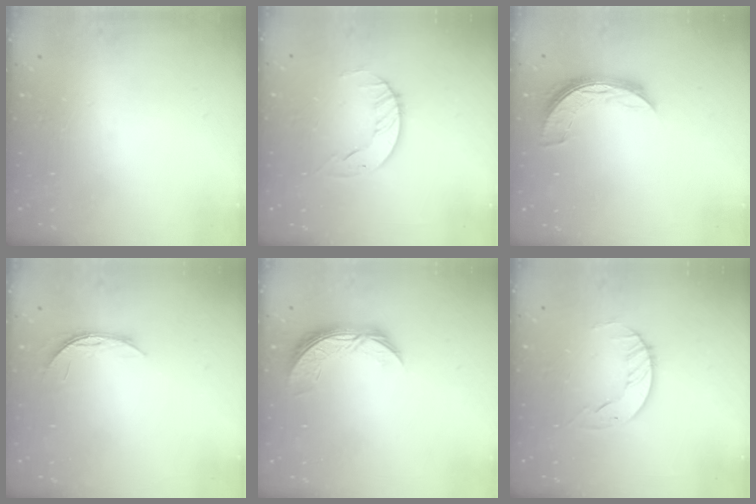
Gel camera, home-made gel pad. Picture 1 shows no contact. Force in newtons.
{"total": 3.1, "press": 3.1, "slide": 0.4}
{"total": 7.7, "press": 7.7, "slide": 0.4}
{"total": 3.9, "press": 3.9, "slide": 0.4}
{"total": 9.0, "press": 8.9, "slide": 0.6}
{"total": 3.1, "press": 3.1, "slide": 0.4}